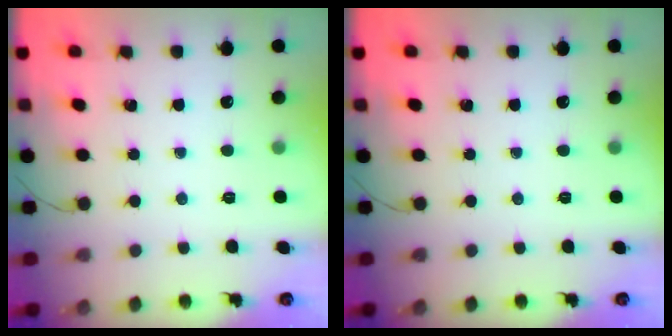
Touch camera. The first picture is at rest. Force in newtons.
{"total": 0.0}